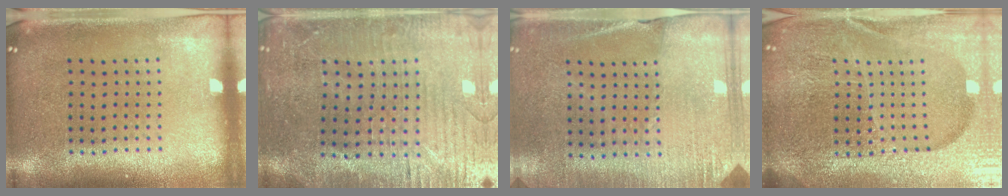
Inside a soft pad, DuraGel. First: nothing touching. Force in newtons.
{"total": 1.8, "press": 1.8, "slide": 0.5}
{"total": 2.7, "press": 2.6, "slide": 0.7}
{"total": 5.8, "press": 5.1, "slide": 2.7}